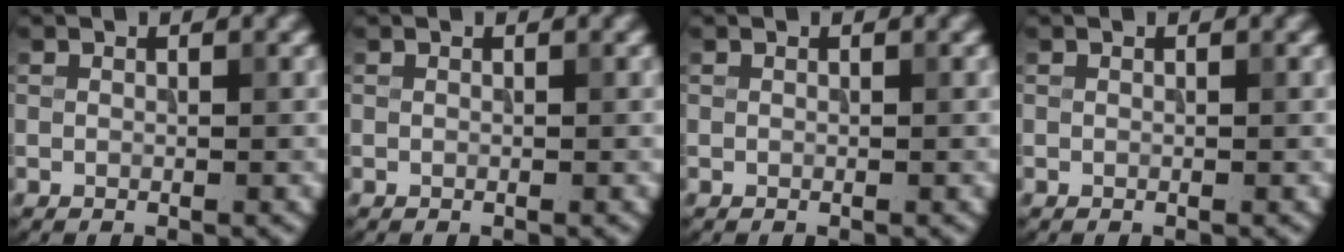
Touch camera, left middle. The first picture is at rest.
{"total": 0.0}
{"total": 0.0}
{"total": 0.0}